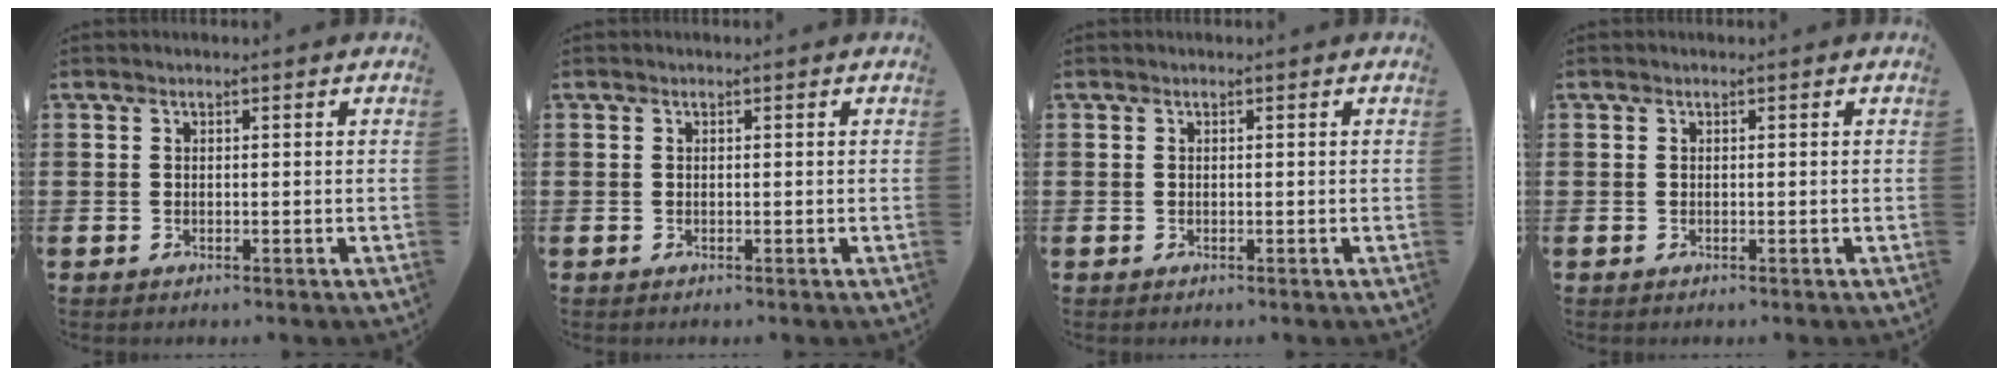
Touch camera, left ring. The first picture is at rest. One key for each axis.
{"total": 0.0}
{"total": 0.0}
{"total": 0.0}